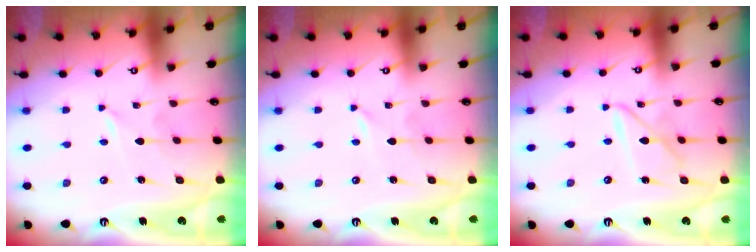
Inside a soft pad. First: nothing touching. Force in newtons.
{"total": 0.0}
{"total": 7.4, "press": 7.4, "slide": 0.6}